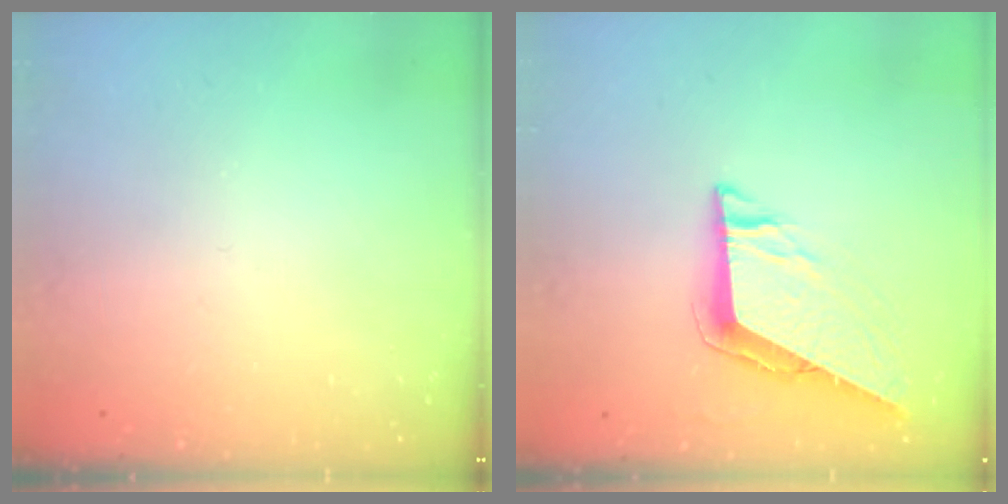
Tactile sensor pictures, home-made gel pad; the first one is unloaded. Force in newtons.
{"total": 8.4, "press": 8.4, "slide": 0.9}